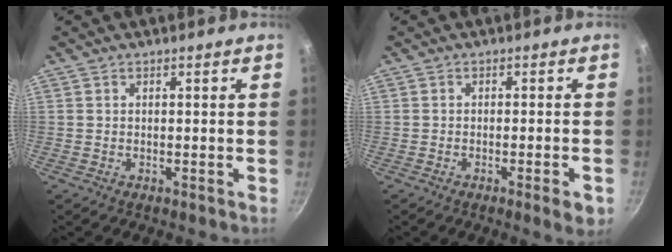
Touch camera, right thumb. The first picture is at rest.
{"total": 4.0, "force": [-1.8, 0.7, 3.5], "torque": [-0.048, 0.004, -0.022]}